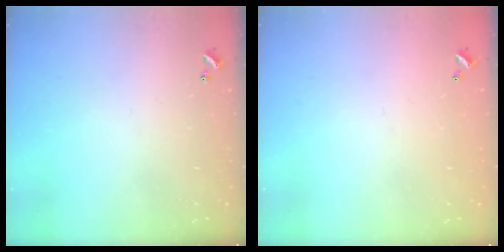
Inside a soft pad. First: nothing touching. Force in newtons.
{"total": 2.9, "press": 2.9, "slide": 0.1}